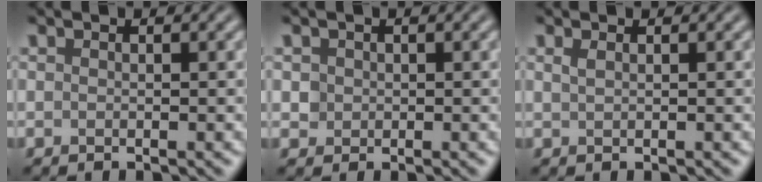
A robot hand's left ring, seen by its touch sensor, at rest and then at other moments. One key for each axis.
{"total": 1.0, "fx": 0.1, "fy": 1.0, "fz": 0.2, "tx": 0.004, "ty": -0.003, "tz": 0.005}
{"total": 0.8, "fx": 0.4, "fy": 0.3, "fz": 0.6, "tx": -0.009, "ty": 0.003, "tz": 0.008}